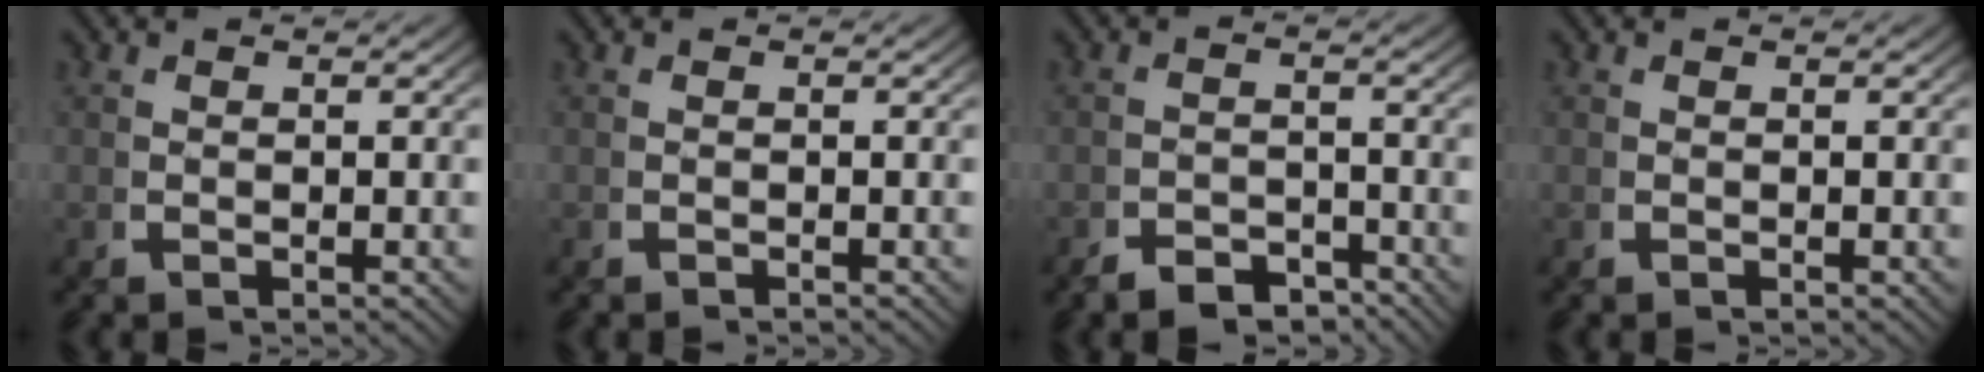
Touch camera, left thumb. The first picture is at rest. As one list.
[{"total": 0.5, "force": [-0.5, 0.0, -0.2], "torque": [0.000, 0.000, -0.008]}, {"total": 2.9, "force": [-2.7, 0.9, 0.2], "torque": [0.011, -0.009, -0.052]}, {"total": 0.0}]